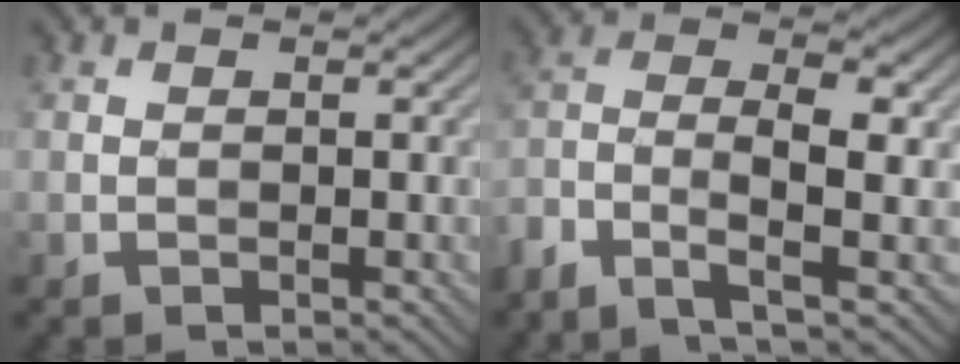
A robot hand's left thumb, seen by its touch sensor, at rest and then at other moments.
{"total": 6.9, "force": [-3.6, 2.2, 5.5], "torque": [-0.112, 0.004, -0.084]}